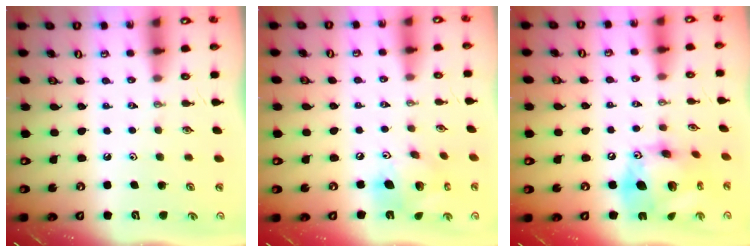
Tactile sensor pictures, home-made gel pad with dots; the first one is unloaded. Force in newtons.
{"total": 15.9, "press": 15.5, "slide": 3.4}
{"total": 18.5, "press": 18.4, "slide": 0.9}